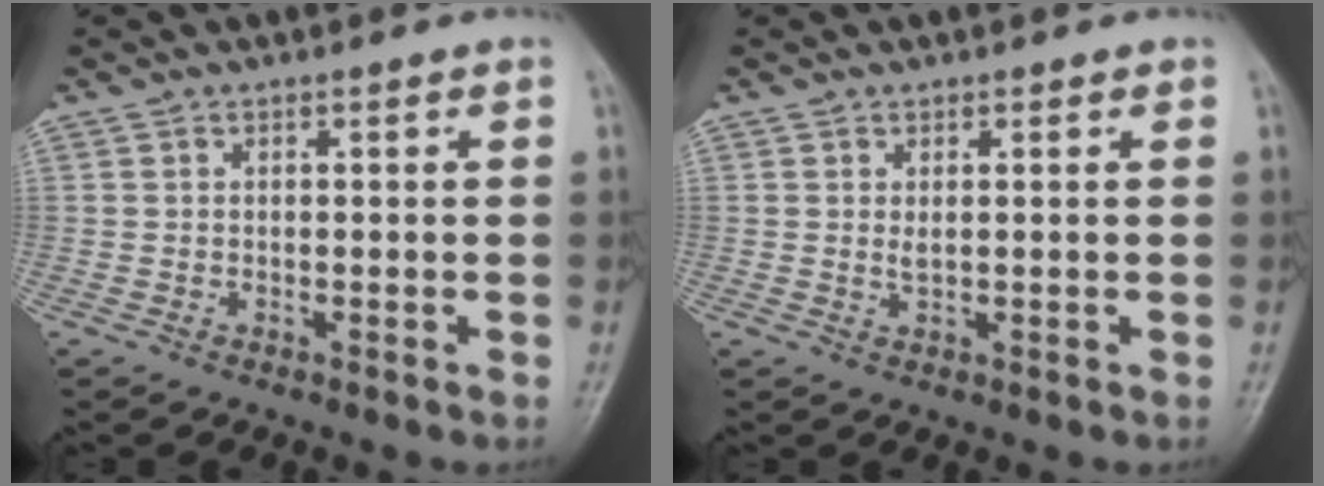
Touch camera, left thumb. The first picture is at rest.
{"total": 1.5, "force": [0.6, 0.7, 1.3], "torque": [-0.019, -0.005, 0.011]}